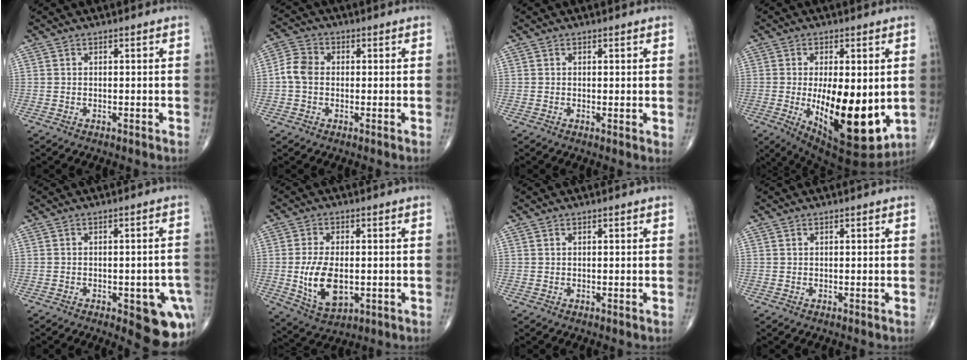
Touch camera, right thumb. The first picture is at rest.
{"total": 5.1, "force": [-0.4, 4.0, 3.1], "torque": [-0.058, 0.015, -0.018]}
{"total": 1.2, "force": [0.2, 0.4, 1.1], "torque": [-0.019, -0.006, -0.002]}
{"total": 18.9, "force": [-2.4, 7.8, 17.0], "torque": [-0.261, -0.036, -0.013]}
{"total": 12.1, "force": [-4.8, 4.7, 10.0], "torque": [-0.082, 0.016, -0.046]}
{"total": 10.9, "force": [-1.4, 6.1, 8.9], "torque": [-0.161, -0.010, -0.014]}
{"total": 0.0}
{"total": 0.0}